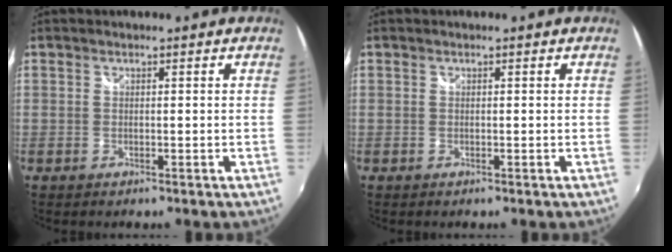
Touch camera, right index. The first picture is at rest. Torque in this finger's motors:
{"motor_torque": [0.00, 0.01, 0.00, 0.00]}